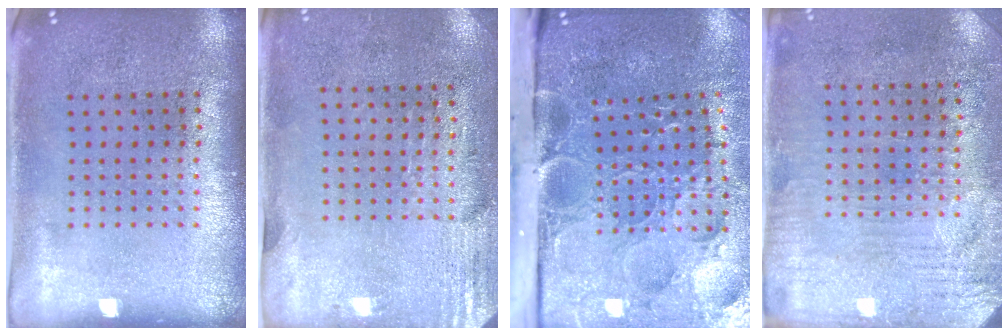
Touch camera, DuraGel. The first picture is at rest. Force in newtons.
{"total": 2.8, "press": 2.5, "slide": 1.4}
{"total": 5.3, "press": 4.0, "slide": 3.4}
{"total": 3.2, "press": 2.9, "slide": 1.4}